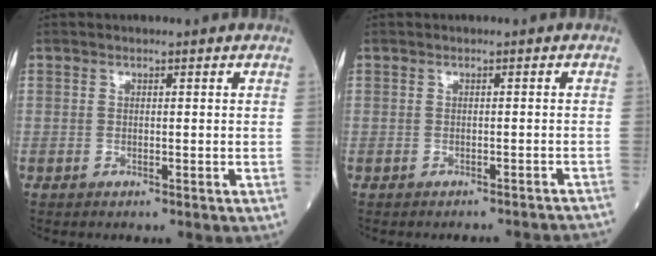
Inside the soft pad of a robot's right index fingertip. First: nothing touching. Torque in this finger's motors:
{"motor_torque": [-0.10, -0.01, -0.04, 0.00]}